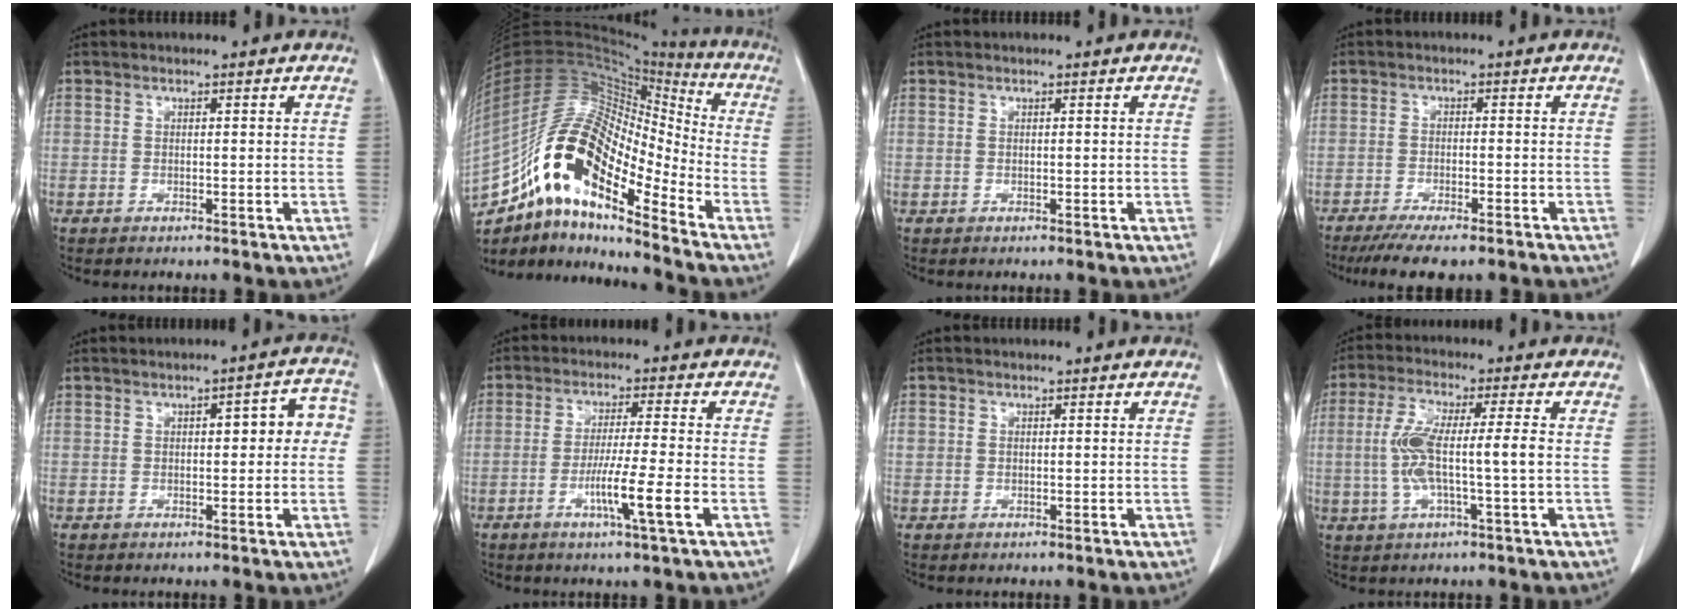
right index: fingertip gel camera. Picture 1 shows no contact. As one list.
[{"total": 19.8, "force": [-12.1, 5.8, 14.6], "torque": [-0.286, 0.037, -0.215]}, {"total": 0.0}, {"total": 9.4, "force": [-7.5, 1.9, 5.4], "torque": [-0.073, -0.013, -0.113]}, {"total": 6.0, "force": [0.9, 2.3, 5.4], "torque": [-0.056, 0.033, 0.006]}, {"total": 7.4, "force": [-2.6, -0.9, 6.9], "torque": [-0.121, -0.016, -0.051]}, {"total": 1.1, "force": [0.2, 1.0, 0.3], "torque": [0.000, 0.009, 0.004]}, {"total": 8.7, "force": [-0.6, 0.8, 8.6], "torque": [-0.178, 0.012, -0.014]}]